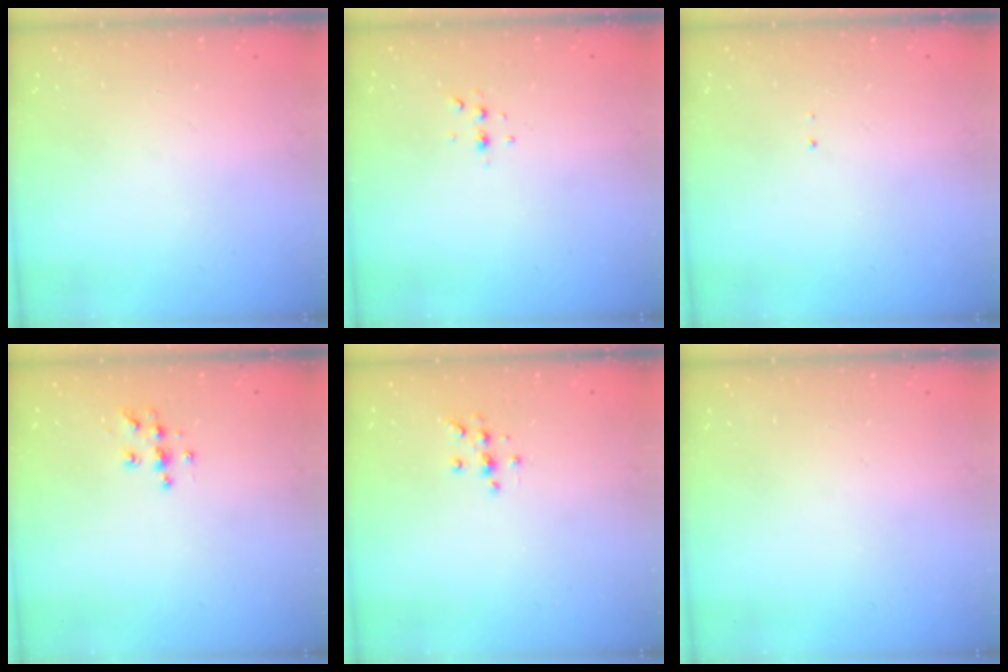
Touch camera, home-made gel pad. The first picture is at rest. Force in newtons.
{"total": 4.0, "press": 3.6, "slide": 1.8}
{"total": 0.6, "press": 0.6, "slide": 0.1}
{"total": 7.4, "press": 7.4, "slide": 0.3}
{"total": 5.0, "press": 4.8, "slide": 1.2}
{"total": 0.0}